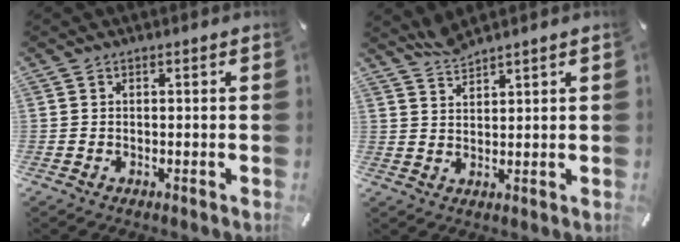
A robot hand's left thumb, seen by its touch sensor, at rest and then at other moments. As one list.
[{"total": 3.7, "force": [3.6, 0.4, 0.7], "torque": [-0.023, -0.021, 0.070]}]